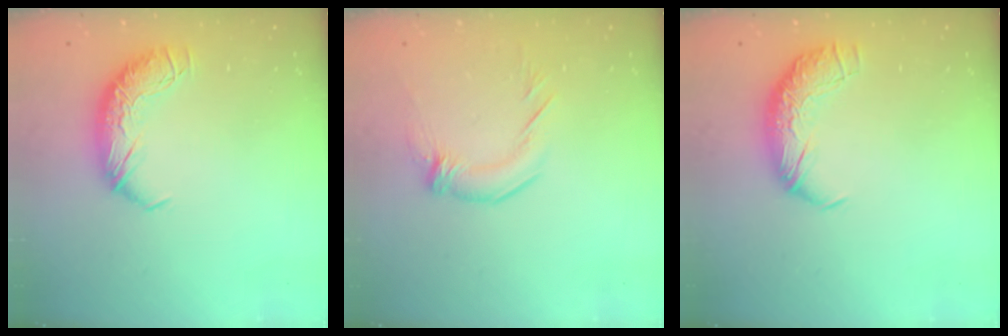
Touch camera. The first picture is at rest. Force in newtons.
{"total": 1.4, "press": 0.2, "slide": 1.4}
{"total": 2.4, "press": 0.9, "slide": 2.2}